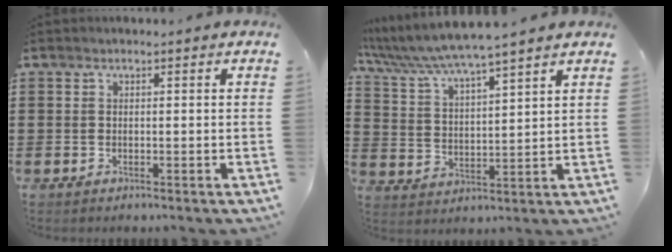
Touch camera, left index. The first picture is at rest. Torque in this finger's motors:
{"motor_torque": [2.14, 0.00, 0.50, 0.12]}